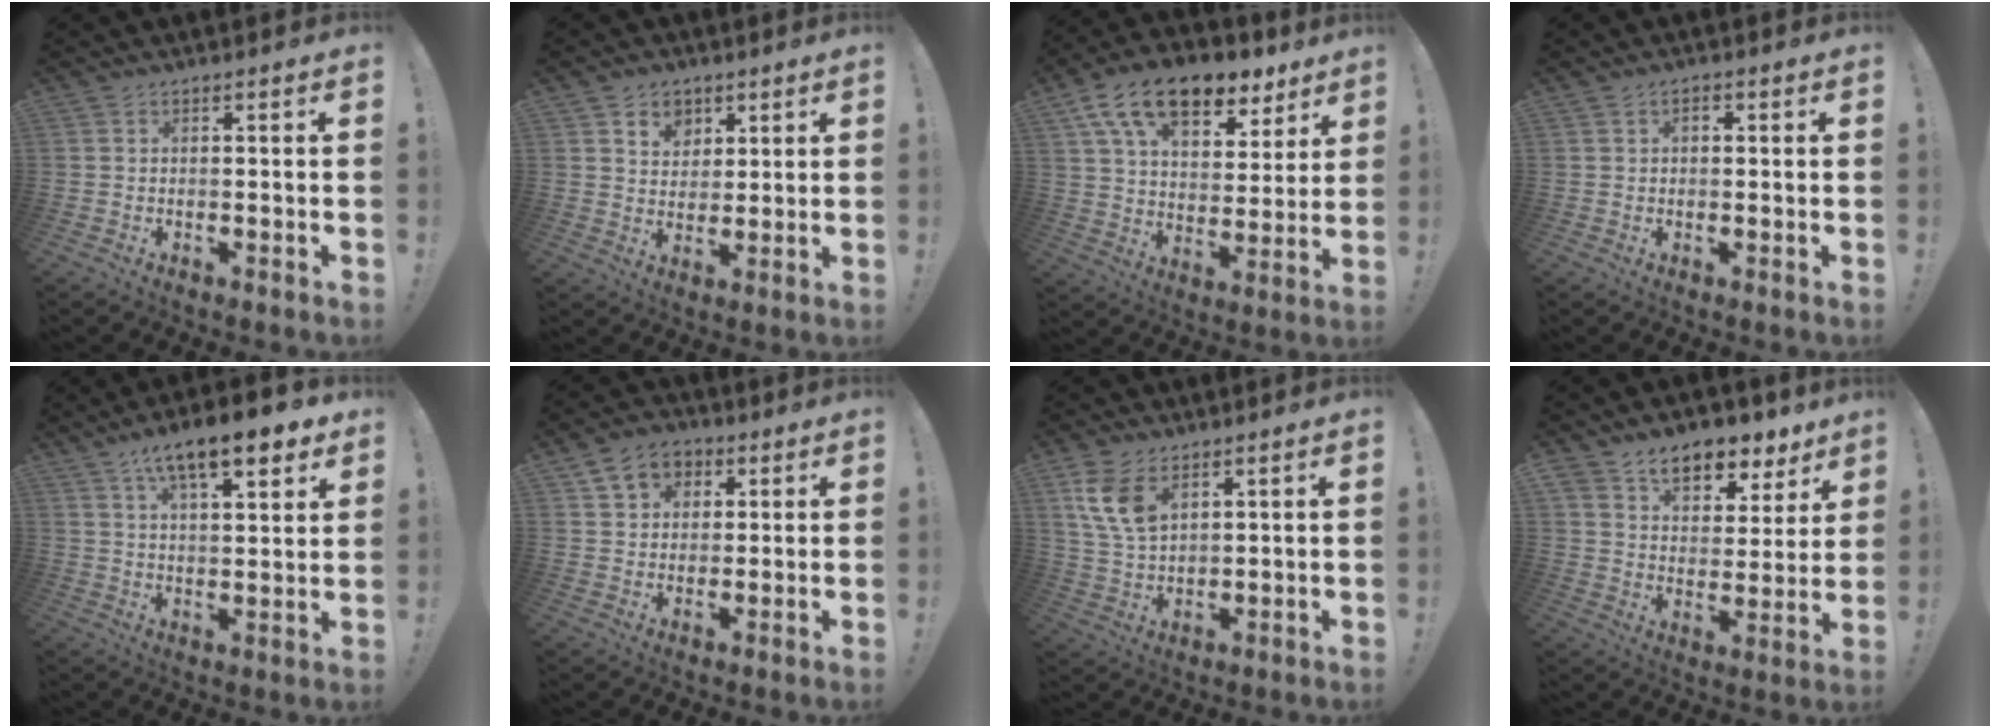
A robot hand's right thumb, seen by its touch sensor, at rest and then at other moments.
{"total": 6.5, "force": [3.5, 5.3, 1.4], "torque": [-0.010, -0.022, 0.065]}
{"total": 17.1, "force": [10.7, 9.2, 9.7], "torque": [-0.159, -0.062, 0.190]}
{"total": 1.3, "force": [0.2, 1.1, 0.7], "torque": [-0.013, 0.005, 0.002]}
{"total": 13.4, "force": [8.3, 4.1, 9.6], "torque": [-0.149, -0.042, 0.137]}
{"total": 9.1, "force": [4.2, 7.2, 3.7], "torque": [-0.052, -0.010, 0.082]}
{"total": 10.2, "force": [5.3, 5.9, 6.3], "torque": [-0.122, -0.014, 0.104]}
{"total": 10.6, "force": [7.8, 5.9, 4.3], "torque": [-0.055, -0.057, 0.139]}